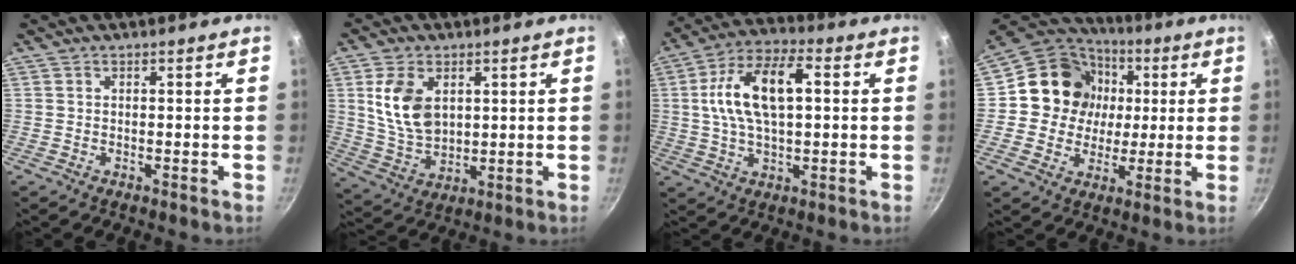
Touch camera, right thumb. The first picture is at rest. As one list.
[{"total": 11.0, "force": [2.9, 7.2, 7.8], "torque": [-0.134, -0.023, 0.066]}, {"total": 14.7, "force": [2.1, 7.3, 12.5], "torque": [-0.221, 0.025, 0.030]}, {"total": 15.1, "force": [1.9, 13.8, 5.8], "torque": [-0.071, 0.015, 0.021]}]